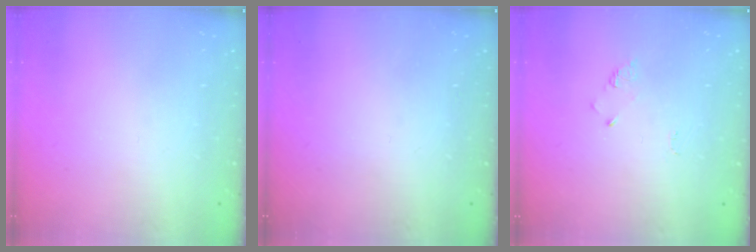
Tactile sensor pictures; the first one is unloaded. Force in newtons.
{"total": 0.0}
{"total": 2.9, "press": 2.9, "slide": 0.3}